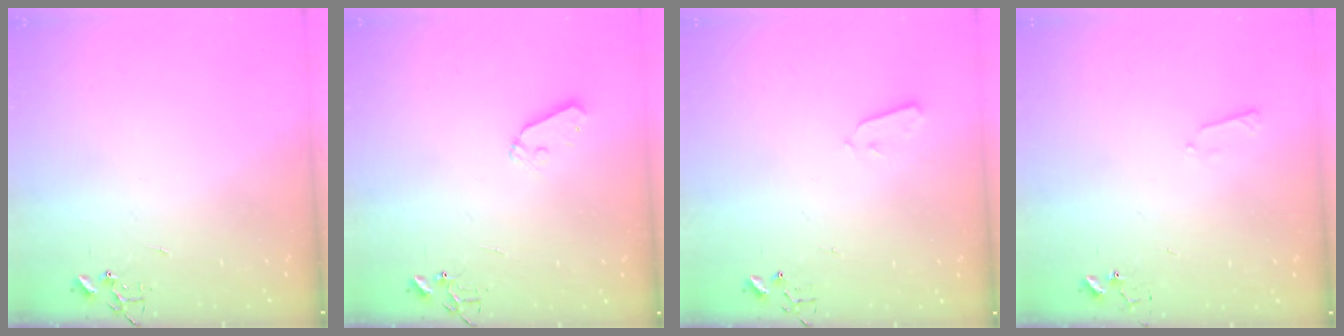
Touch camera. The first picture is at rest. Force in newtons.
{"total": 6.5, "press": 6.5, "slide": 0.6}
{"total": 2.9, "press": 2.9, "slide": 0.4}
{"total": 4.1, "press": 4.0, "slide": 0.6}